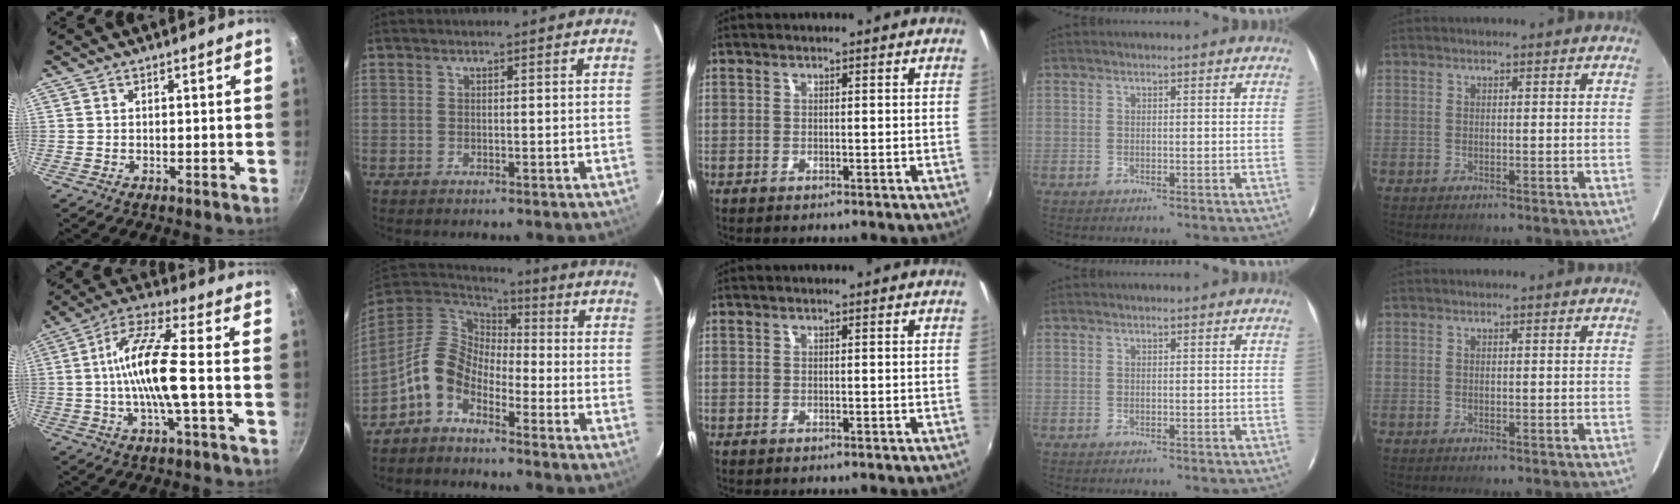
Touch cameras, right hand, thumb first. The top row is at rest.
{"thumb": {"total": 12.8, "force": [-1.2, 2.5, 12.5], "torque": [-0.241, 0.027, -0.034]}, "index": {"total": 9.8, "force": [-5.5, 5.8, 5.6], "torque": [-0.114, 0.023, -0.125]}}